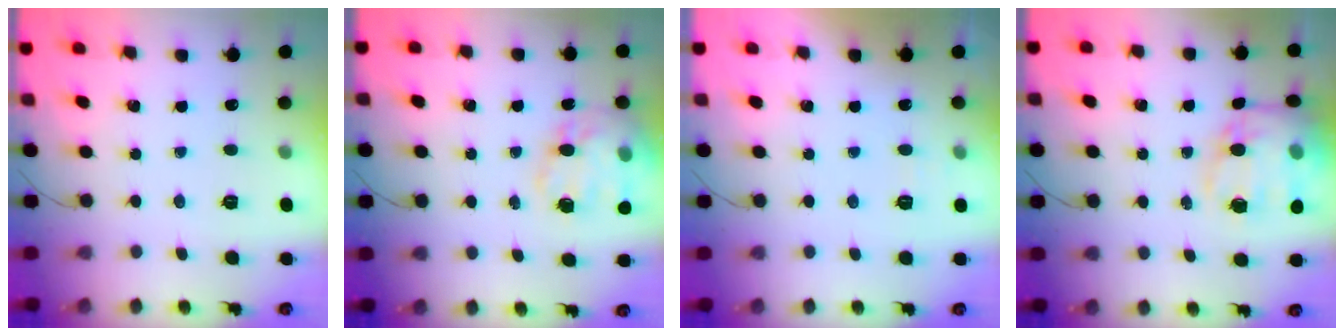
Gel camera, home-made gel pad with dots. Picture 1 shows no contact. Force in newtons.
{"total": 17.8, "press": 17.4, "slide": 3.9}
{"total": 4.1, "press": 3.9, "slide": 1.0}
{"total": 15.2, "press": 14.8, "slide": 3.5}